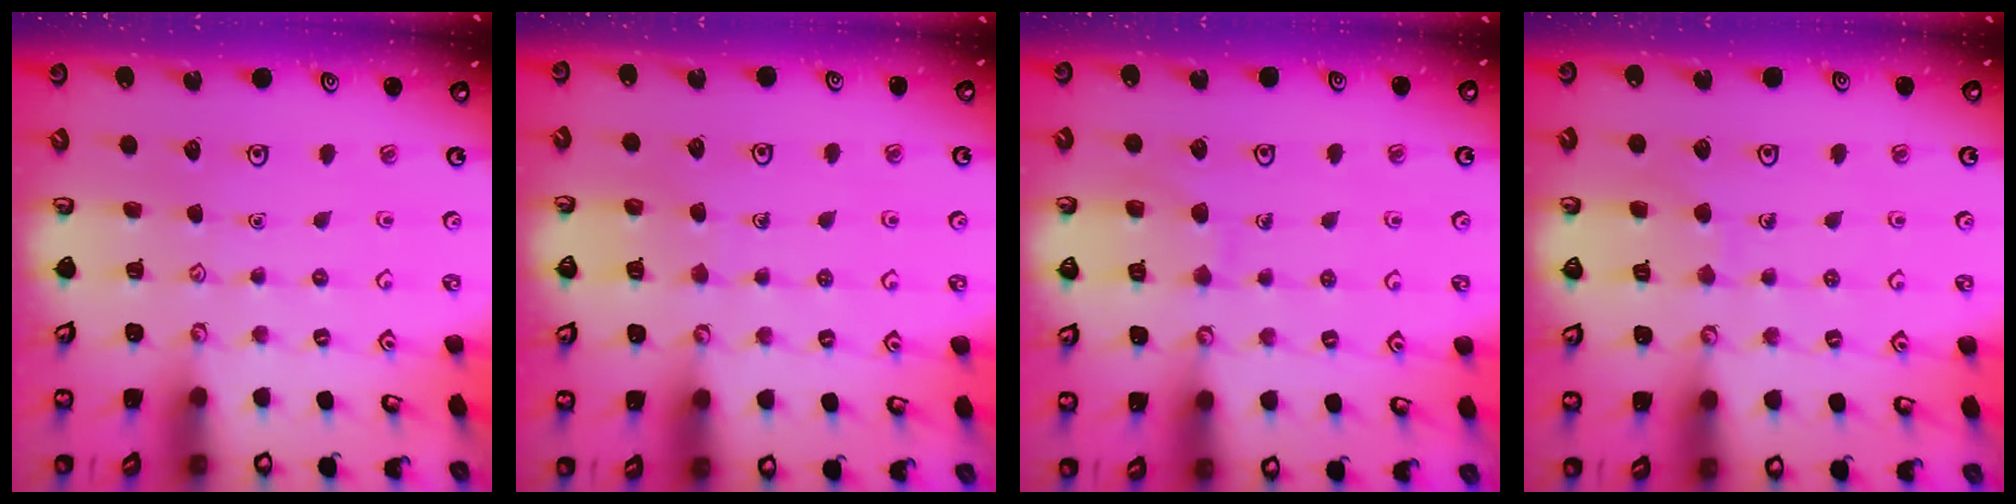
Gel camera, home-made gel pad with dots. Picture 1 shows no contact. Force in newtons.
{"total": 5.0, "press": 5.0, "slide": 0.3}
{"total": 7.5, "press": 7.5, "slide": 0.7}
{"total": 5.1, "press": 5.1, "slide": 0.5}